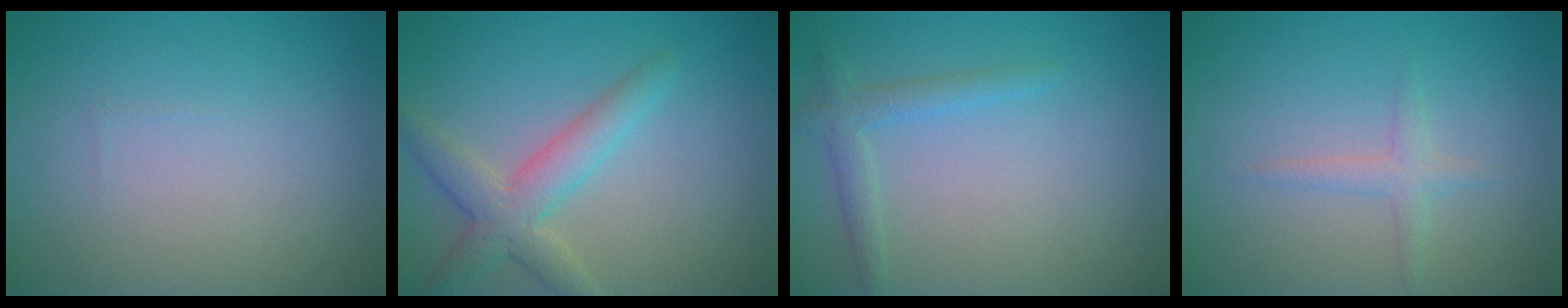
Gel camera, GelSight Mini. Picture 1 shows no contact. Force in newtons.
{"total": 4.0, "press": 4.0, "slide": 0.3}
{"total": 1.9, "press": 1.9, "slide": 0.1}
{"total": 1.3, "press": 1.3, "slide": 0.1}